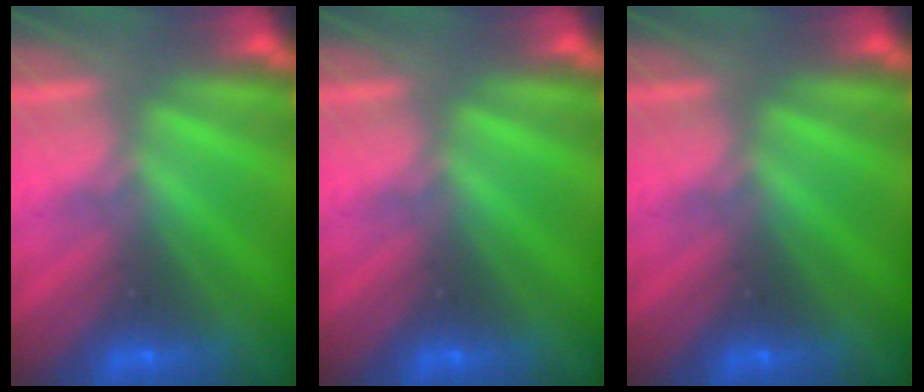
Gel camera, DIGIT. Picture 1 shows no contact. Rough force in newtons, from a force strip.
{"total": 0.0}
{"total": 0.0}